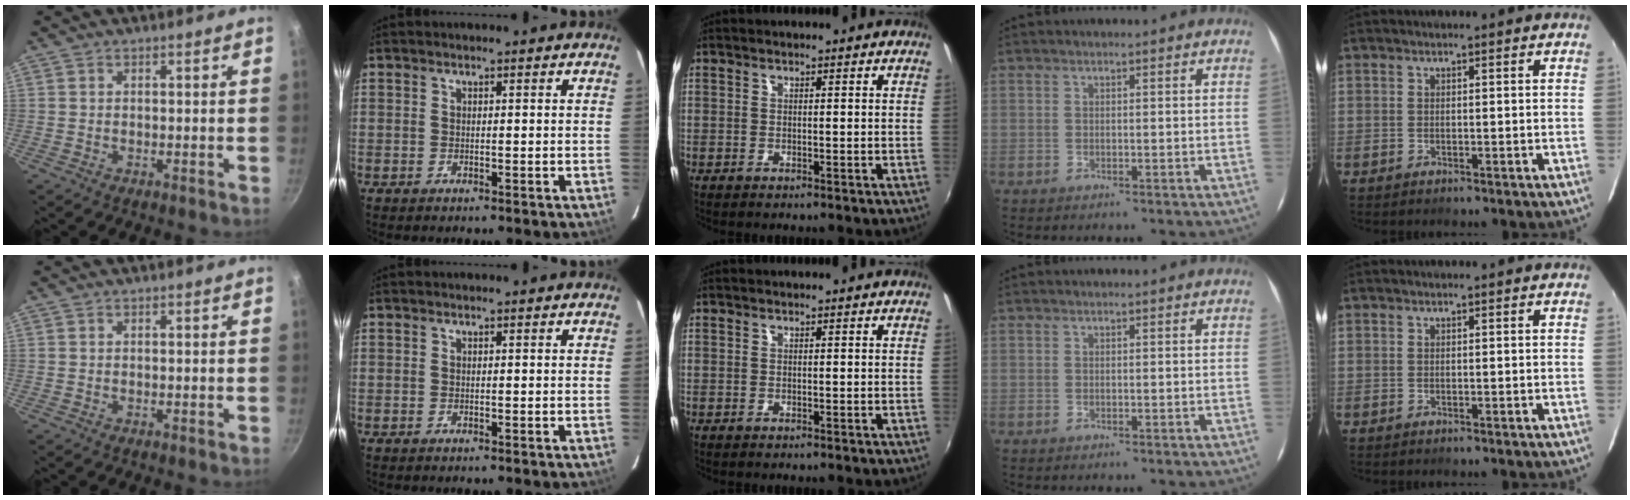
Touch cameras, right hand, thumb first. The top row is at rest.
{}